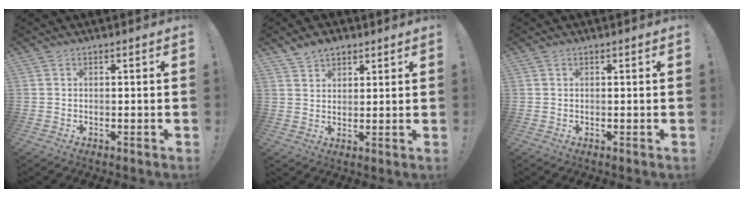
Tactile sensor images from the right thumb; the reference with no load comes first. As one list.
[{"total": 4.7, "force": [3.7, 2.8, 1.1], "torque": [-0.024, -0.017, 0.069]}, {"total": 0.0}]